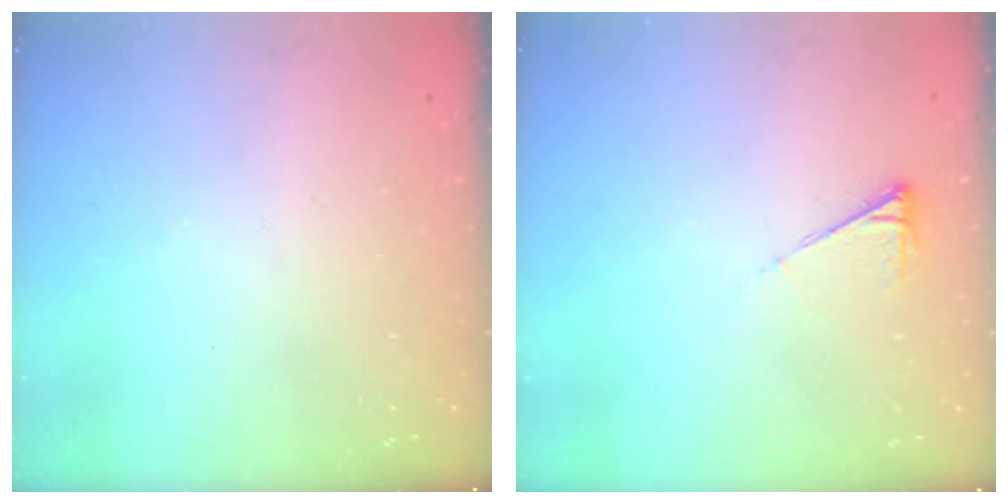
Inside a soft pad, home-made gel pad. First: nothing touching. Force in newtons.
{"total": 3.8, "press": 3.8, "slide": 0.7}